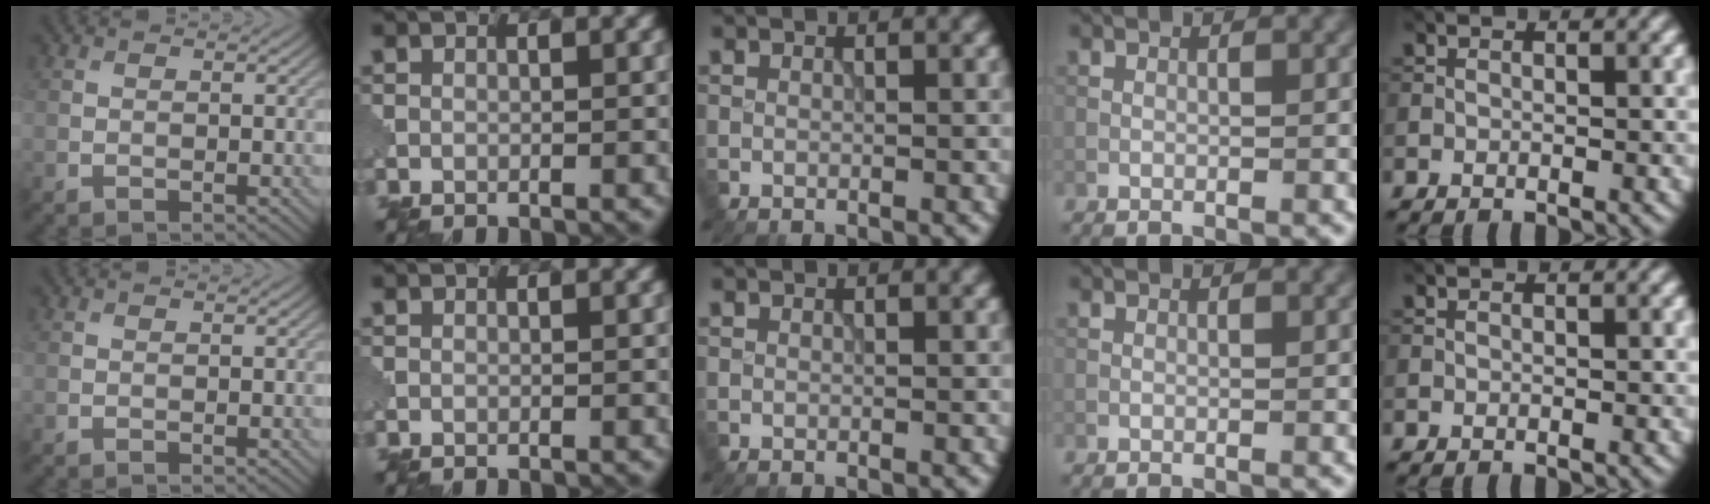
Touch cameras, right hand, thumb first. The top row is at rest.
{}